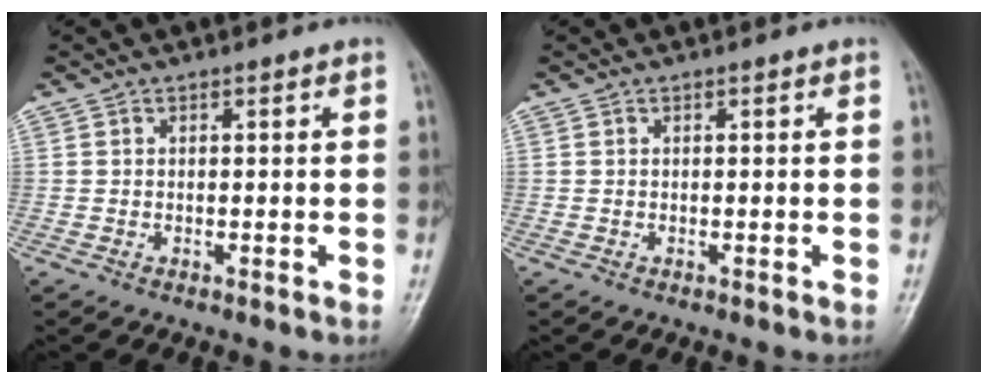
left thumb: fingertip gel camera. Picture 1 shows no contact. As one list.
[{"total": 0.0}]